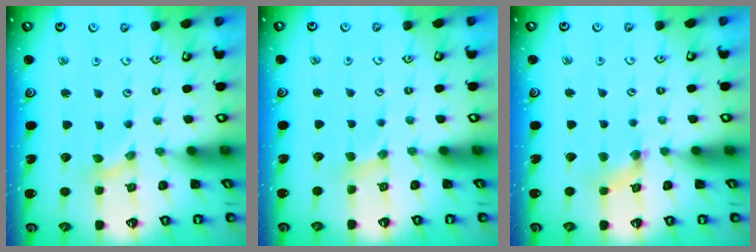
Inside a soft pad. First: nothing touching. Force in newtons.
{"total": 2.2, "press": 2.2, "slide": 0.4}
{"total": 1.0, "press": 1.0, "slide": 0.3}